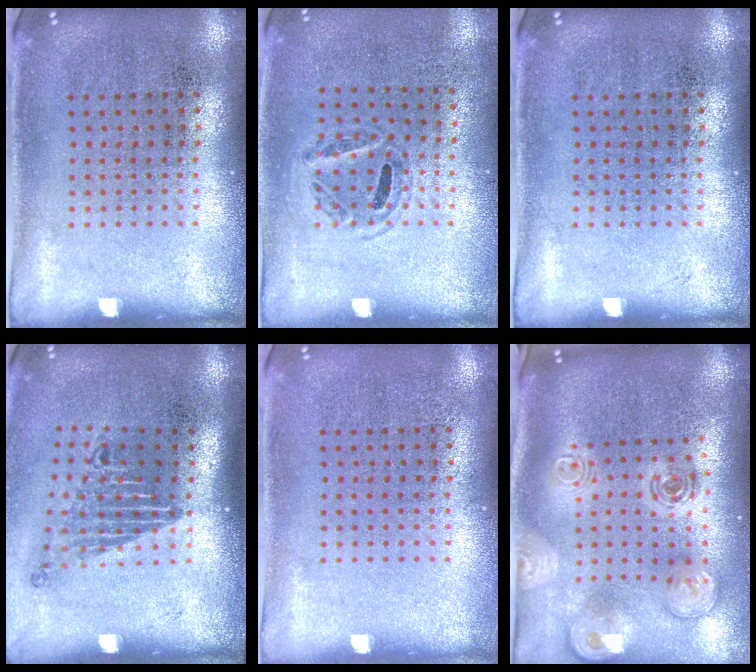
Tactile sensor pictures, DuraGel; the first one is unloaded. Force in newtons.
{"total": 1.0, "press": 0.7, "slide": 0.6}
{"total": 0.0}
{"total": 1.7, "press": 1.2, "slide": 1.2}
{"total": 0.0}
{"total": 2.6, "press": 1.9, "slide": 1.8}